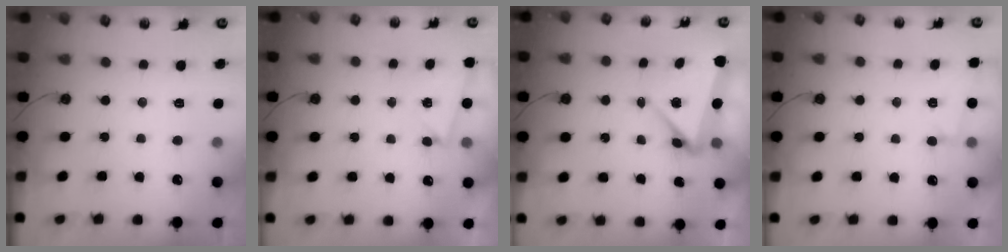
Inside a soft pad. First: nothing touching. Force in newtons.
{"total": 2.6, "press": 1.6, "slide": 2.0}
{"total": 6.1, "press": 6.1, "slide": 0.6}
{"total": 2.8, "press": 2.1, "slide": 1.8}